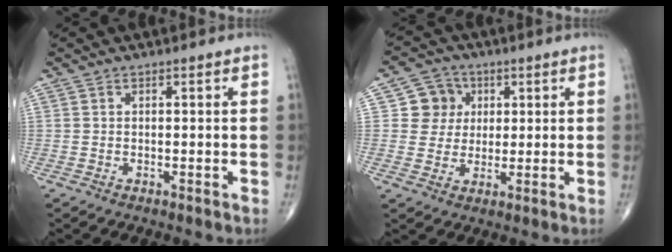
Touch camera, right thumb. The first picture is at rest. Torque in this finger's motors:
{"motor_torque": [-0.35, 0.53, 0.18, 0.25, -0.01]}